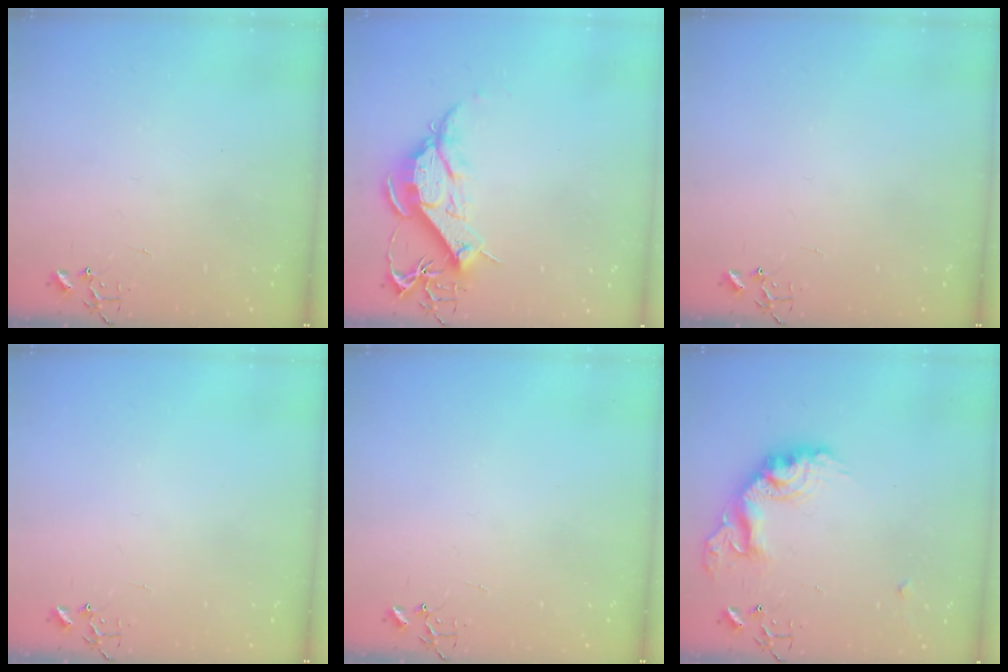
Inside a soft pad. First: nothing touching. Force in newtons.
{"total": 12.5, "press": 12.4, "slide": 1.3}
{"total": 0.0}
{"total": 0.0}
{"total": 0.0}
{"total": 17.2, "press": 17.2, "slide": 1.2}